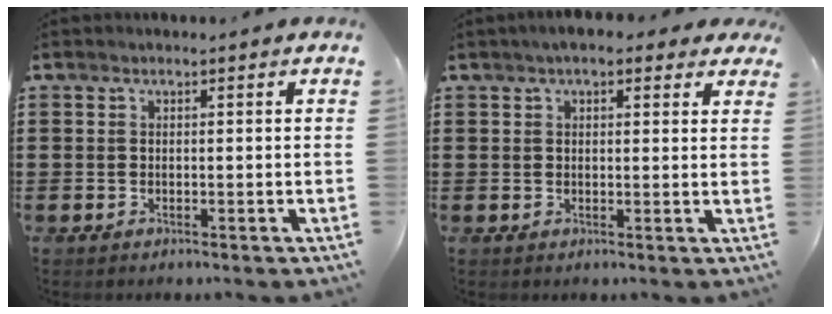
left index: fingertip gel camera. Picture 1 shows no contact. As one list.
[{"total": 3.4, "force": [2.6, 1.3, 1.8], "torque": [-0.045, 0.004, 0.046]}]